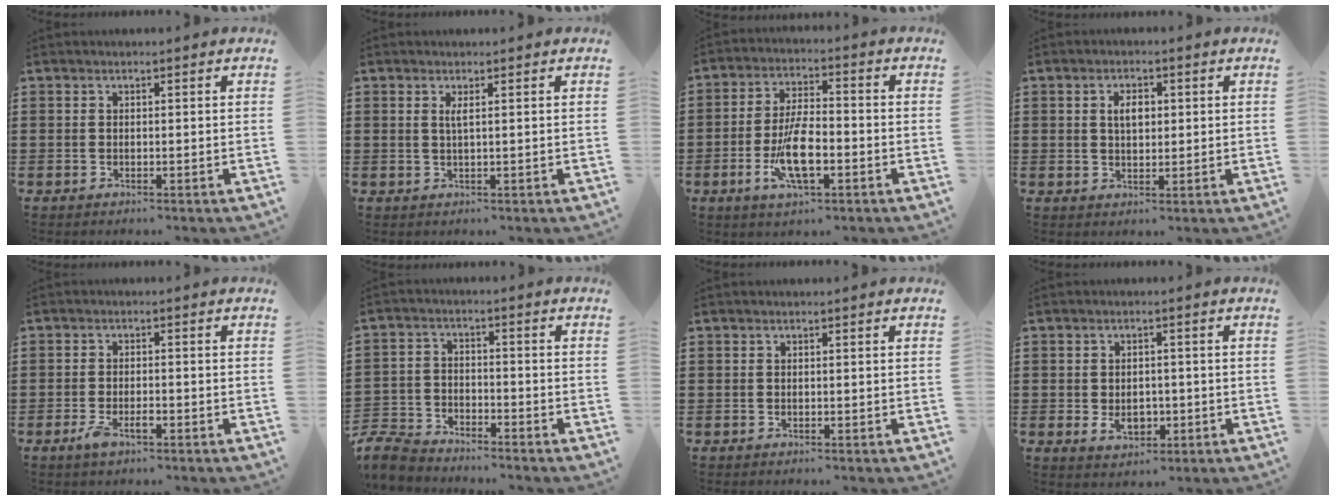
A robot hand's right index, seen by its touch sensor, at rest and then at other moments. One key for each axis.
{"total": 1.3, "fx": 0.4, "fy": 0.0, "fz": 1.2, "tx": -0.026, "ty": -0.001, "tz": 0.007}
{"total": 9.1, "fx": -2.8, "fy": 3.3, "fz": 8.0, "tx": -0.170, "ty": -0.011, "tz": -0.053}
{"total": 3.1, "fx": 0.6, "fy": 1.7, "fz": 2.5, "tx": -0.044, "ty": 0.005, "tz": 0.008}
{"total": 2.9, "fx": -1.5, "fy": 1.0, "fz": 2.3, "tx": -0.047, "ty": -0.001, "tz": -0.028}
{"total": 5.3, "fx": -5.2, "fy": 1.1, "fz": 0.7, "tx": -0.039, "ty": -0.001, "tz": -0.111}
{"total": 0.0}
{"total": 3.9, "fx": -0.6, "fy": 2.7, "fz": 2.7, "tx": -0.037, "ty": 0.000, "tz": -0.015}